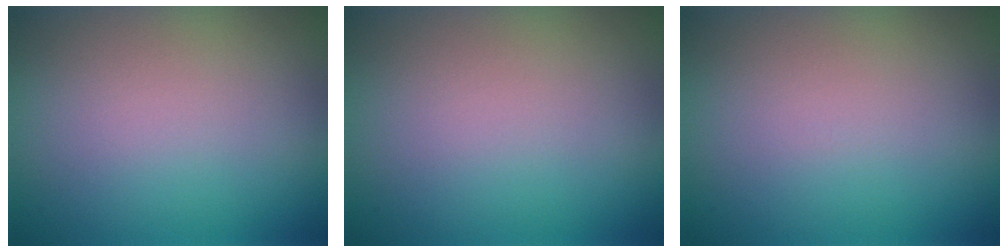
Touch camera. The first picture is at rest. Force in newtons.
{"total": 0.0}
{"total": 0.0}